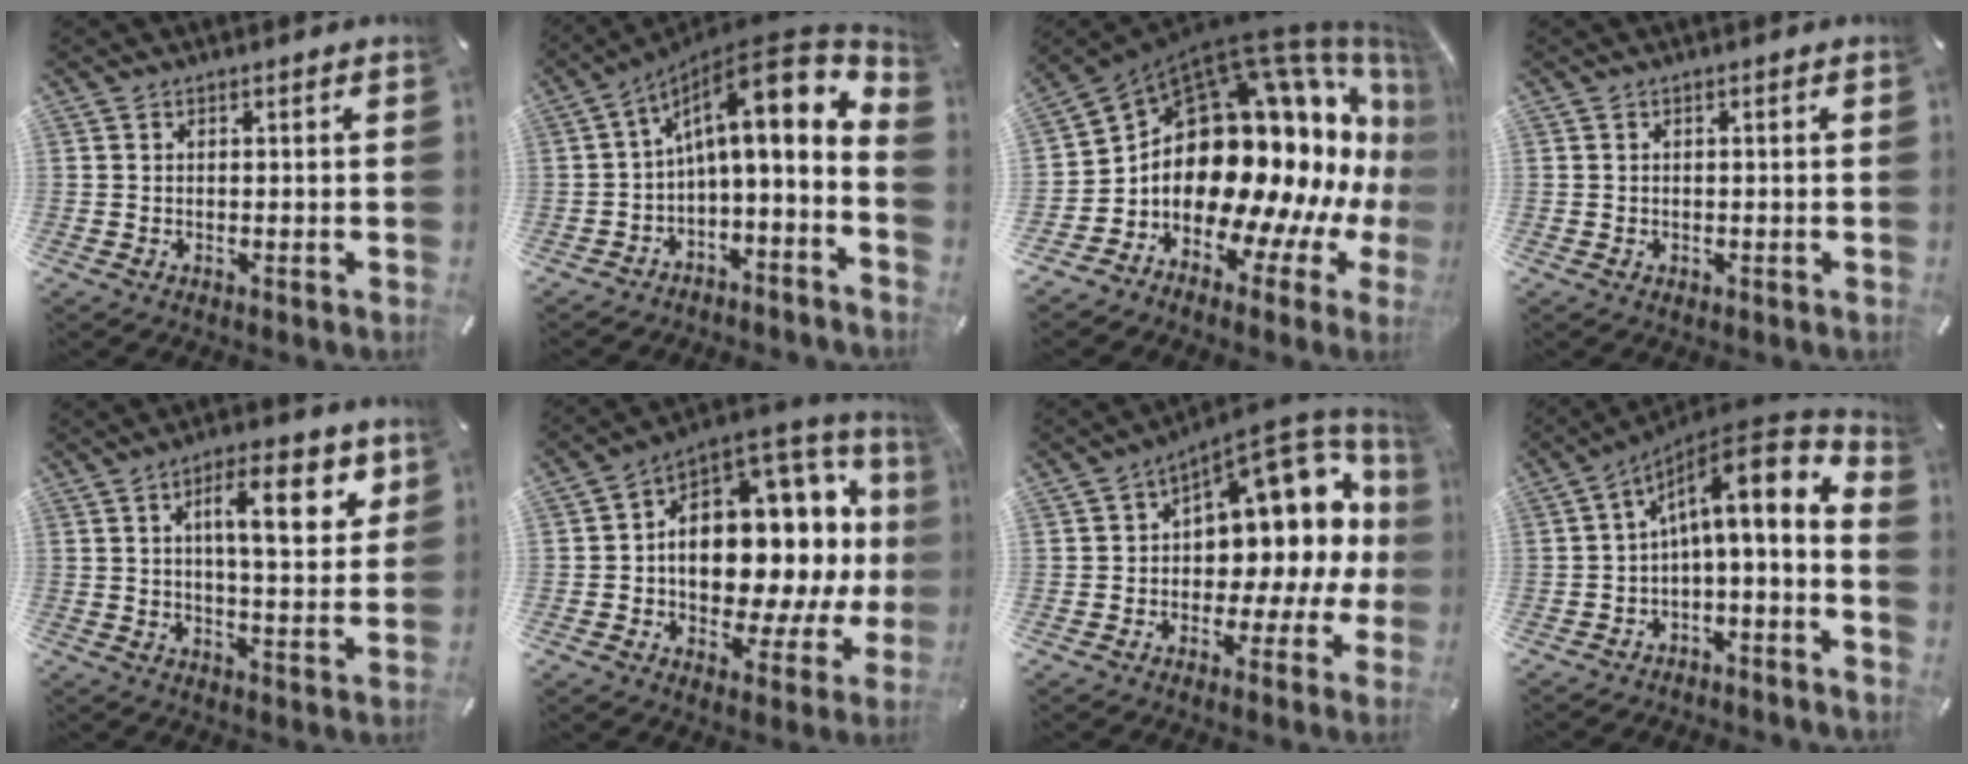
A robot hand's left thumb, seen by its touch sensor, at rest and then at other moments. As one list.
[{"total": 15.2, "force": [6.1, 5.7, 12.7], "torque": [-0.184, -0.053, 0.101]}, {"total": 21.3, "force": [3.2, 13.2, 16.4], "torque": [-0.267, -0.106, 0.084]}, {"total": 0.6, "force": [-0.1, 0.5, 0.4], "torque": [-0.007, 0.002, -0.003]}, {"total": 13.6, "force": [5.2, 4.7, 11.7], "torque": [-0.173, -0.009, 0.078]}, {"total": 15.9, "force": [1.0, 11.0, 11.4], "torque": [-0.130, -0.055, 0.016]}, {"total": 13.9, "force": [5.9, 8.4, 9.4], "torque": [-0.118, -0.064, 0.099]}, {"total": 12.2, "force": [4.0, 3.9, 10.8], "torque": [-0.157, -0.034, 0.061]}]